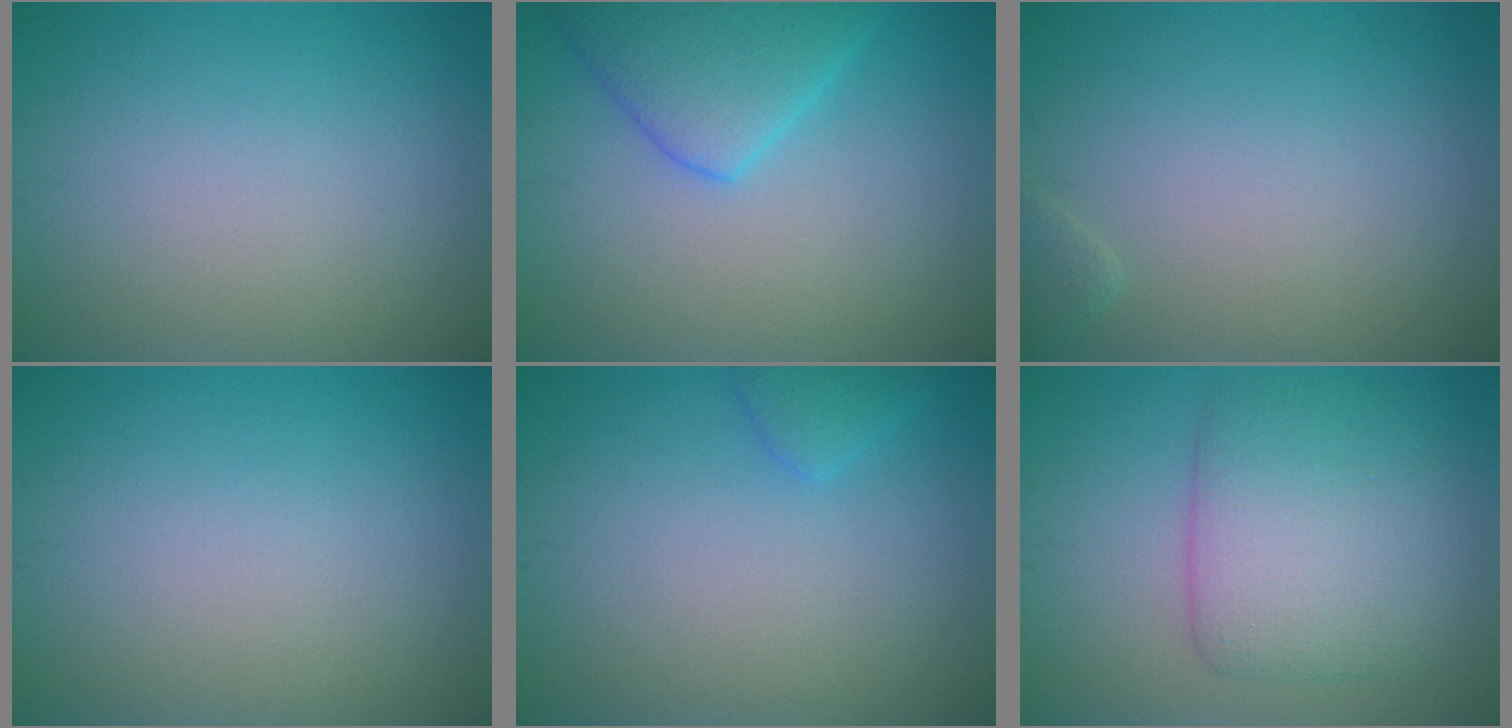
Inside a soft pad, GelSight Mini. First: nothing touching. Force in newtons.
{"total": 5.0, "press": 5.0, "slide": 0.4}
{"total": 0.8, "press": 0.8, "slide": 0.1}
{"total": 0.0}
{"total": 1.4, "press": 1.4, "slide": 0.1}
{"total": 6.8, "press": 6.8, "slide": 0.3}